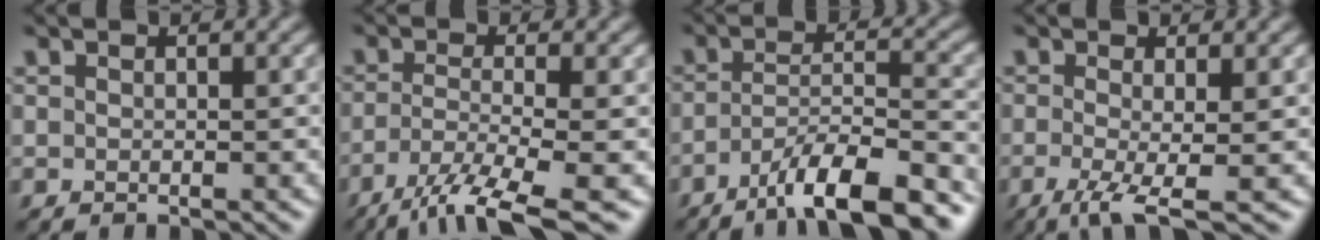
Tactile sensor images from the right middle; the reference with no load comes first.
{"total": 7.0, "force": [-4.7, 1.2, 5.1], "torque": [-0.091, -0.013, -0.092]}
{"total": 9.3, "force": [-6.4, 2.1, 6.4], "torque": [-0.097, 0.005, -0.108]}
{"total": 3.9, "force": [-1.5, 0.5, 3.6], "torque": [-0.077, -0.010, -0.031]}